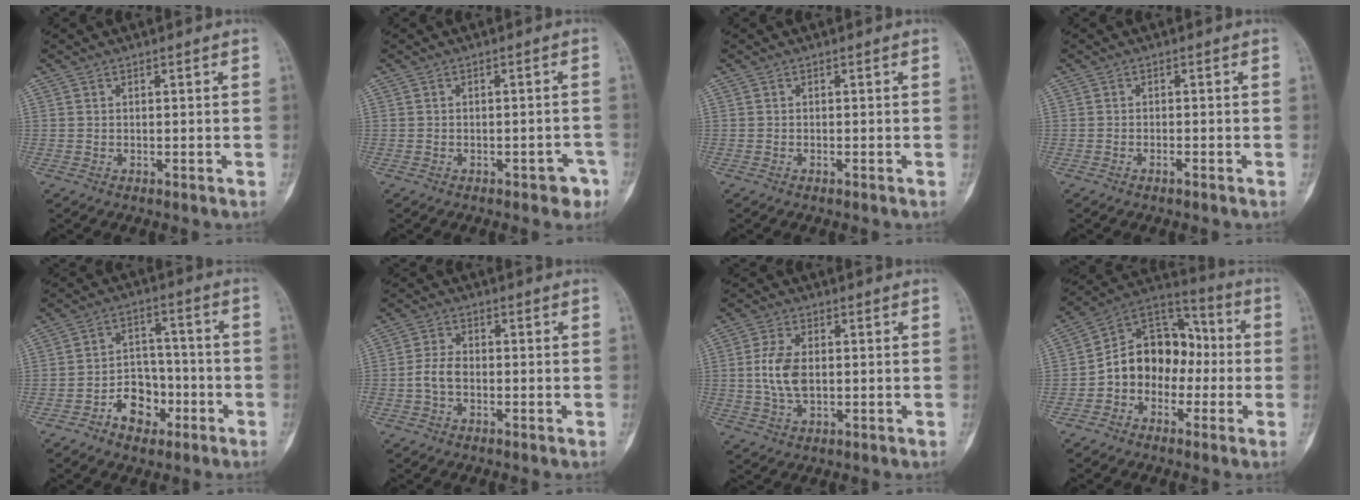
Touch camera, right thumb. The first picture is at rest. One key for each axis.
{"total": 3.5, "fx": -2.1, "fy": 1.8, "fz": 2.2, "tx": -0.009, "ty": 0.020, "tz": -0.023}
{"total": 0.0}
{"total": 0.9, "fx": -0.7, "fy": 0.2, "fz": 0.6, "tx": -0.010, "ty": 0.005, "tz": -0.014}
{"total": 8.9, "fx": -4.3, "fy": 6.4, "fz": 4.4, "tx": -0.028, "ty": 0.045, "tz": -0.072}
{"total": 4.0, "fx": -1.0, "fy": 2.5, "fz": 2.9, "tx": -0.055, "ty": 0.012, "tz": -0.024}
{"total": 7.2, "fx": 0.2, "fy": 4.2, "fz": 5.9, "tx": -0.120, "ty": -0.001, "tz": 0.003}
{"total": 14.1, "fx": -2.3, "fy": 11.0, "fz": 8.6, "tx": -0.096, "ty": 0.058, "tz": -0.054}